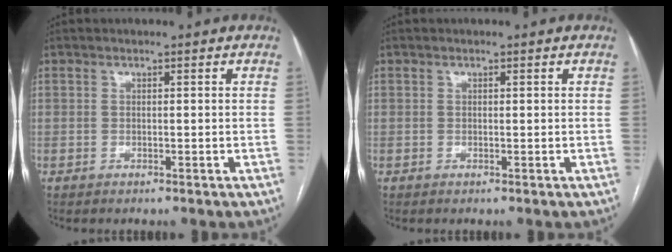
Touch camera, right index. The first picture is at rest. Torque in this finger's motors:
{"motor_torque": [0.24, 0.17, 0.03, 0.01]}